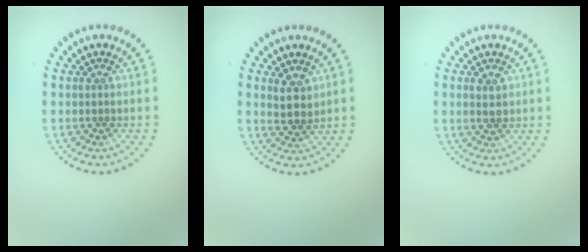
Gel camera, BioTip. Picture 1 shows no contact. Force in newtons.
{"total": 2.3, "press": 2.0, "slide": 1.0}
{"total": 1.8, "press": 1.8, "slide": 0.1}